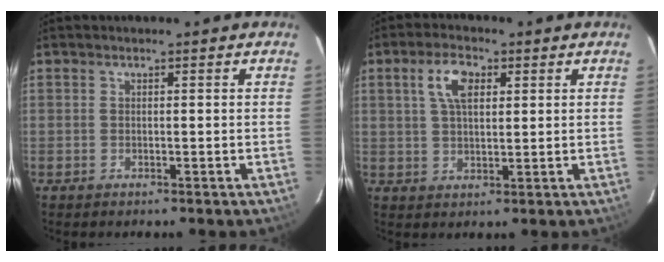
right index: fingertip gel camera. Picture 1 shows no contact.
{"total": 6.2, "force": [2.3, 3.0, 4.8], "torque": [-0.091, 0.014, 0.042]}